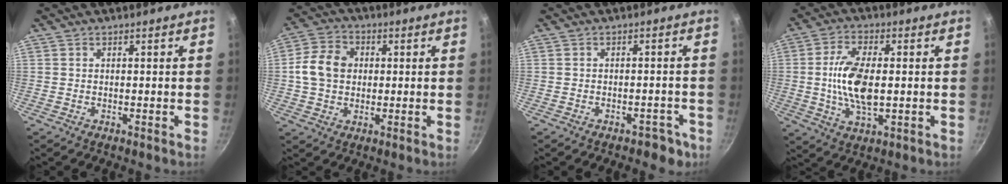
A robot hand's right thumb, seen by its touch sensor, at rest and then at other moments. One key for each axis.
{"total": 9.4, "fx": 0.7, "fy": 7.4, "fz": 5.7, "tx": -0.094, "ty": 0.018, "tz": 0.006}
{"total": 4.0, "fx": -2.9, "fy": 2.2, "fz": 1.6, "tx": -0.008, "ty": 0.023, "tz": -0.035}
{"total": 11.4, "fx": 0.0, "fy": 5.3, "fz": 10.0, "tx": -0.196, "ty": -0.003, "tz": 0.001}